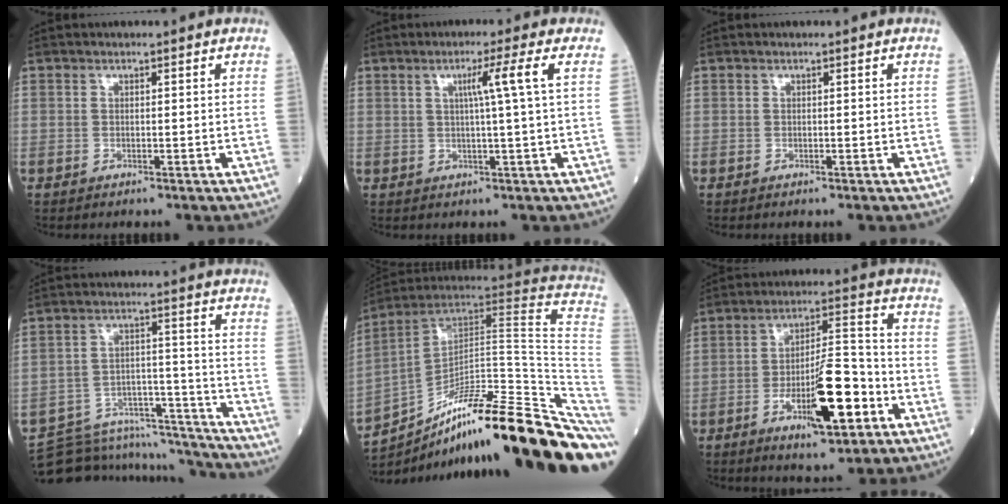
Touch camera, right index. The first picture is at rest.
{"total": 4.6, "force": [1.3, -1.6, 4.2], "torque": [-0.075, 0.002, 0.025]}
{"total": 0.0}
{"total": 15.9, "force": [-15.4, 3.2, 2.0], "torque": [-0.021, 0.047, -0.225]}
{"total": 28.4, "force": [-17.0, 4.1, 22.4], "torque": [-0.217, 0.037, -0.256]}
{"total": 12.7, "force": [-5.0, 2.6, 11.4], "torque": [-0.195, 0.003, -0.076]}